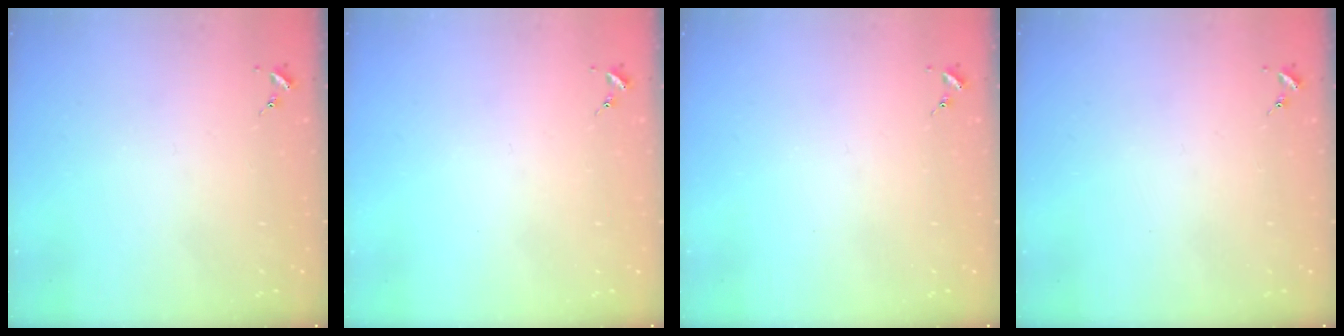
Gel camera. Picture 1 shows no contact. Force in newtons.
{"total": 0.0}
{"total": 0.0}
{"total": 0.0}